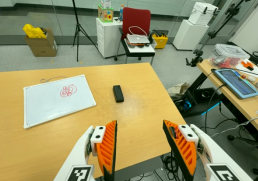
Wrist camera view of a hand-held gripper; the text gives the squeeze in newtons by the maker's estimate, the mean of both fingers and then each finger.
{"total": 0.0}